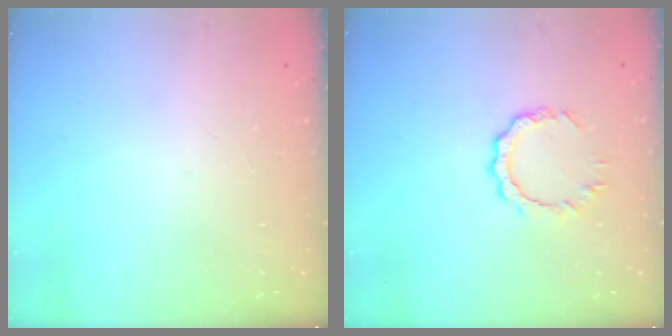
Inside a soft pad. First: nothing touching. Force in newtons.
{"total": 6.5, "press": 6.5, "slide": 0.7}